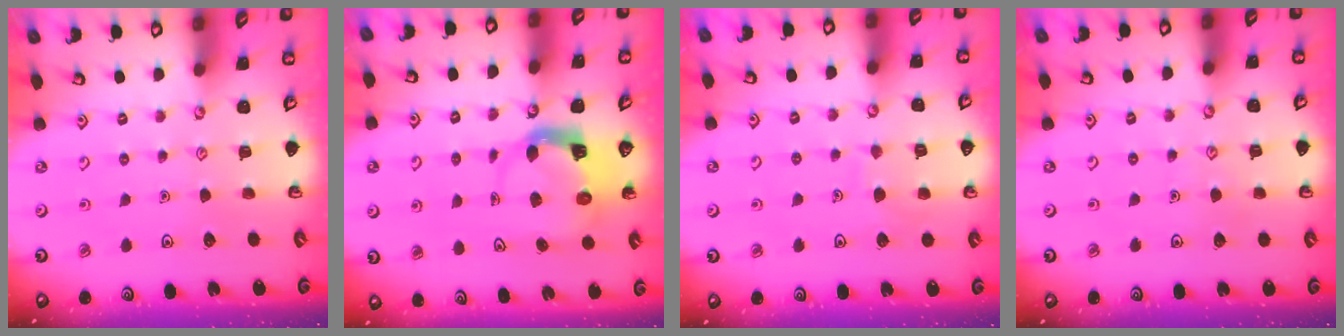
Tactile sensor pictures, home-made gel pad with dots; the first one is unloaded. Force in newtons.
{"total": 4.0, "press": 4.0, "slide": 0.4}
{"total": 6.0, "press": 6.0, "slide": 0.5}
{"total": 4.0, "press": 4.0, "slide": 0.4}